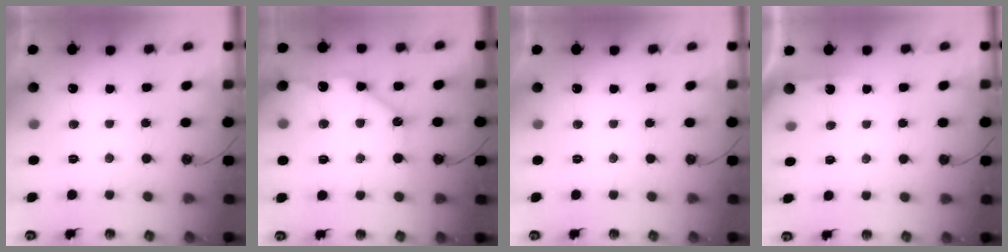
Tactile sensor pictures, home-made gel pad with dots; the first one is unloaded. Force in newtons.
{"total": 14.2, "press": 14.1, "slide": 1.7}
{"total": 0.0}
{"total": 2.7, "press": 2.7, "slide": 0.3}